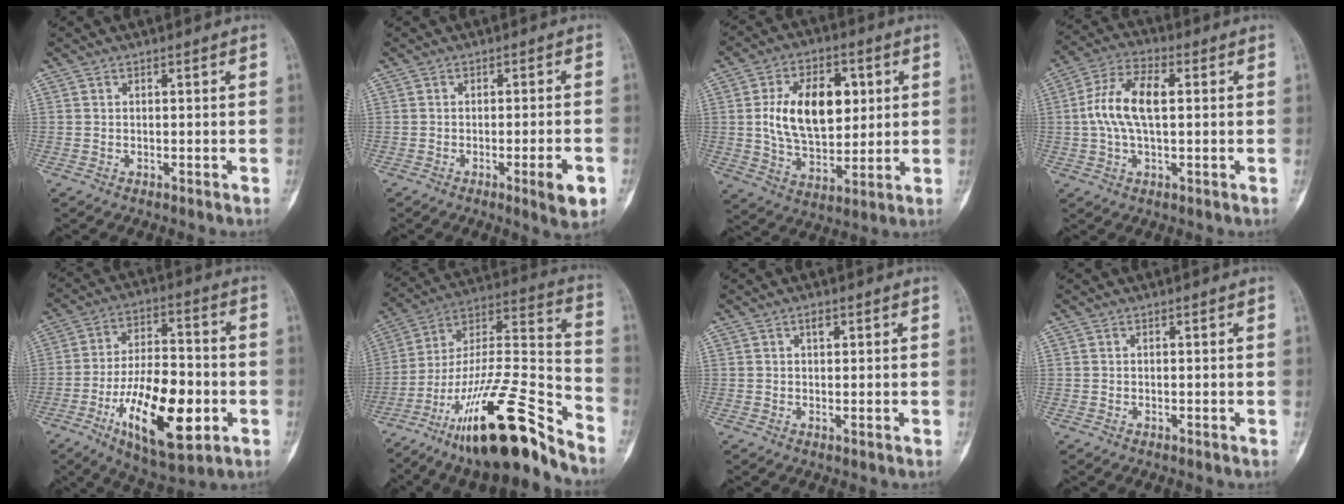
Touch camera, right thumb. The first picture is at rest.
{"total": 5.6, "force": [-2.3, 0.9, 5.1], "torque": [-0.069, 0.000, -0.027]}
{"total": 16.4, "force": [3.0, 9.9, 12.7], "torque": [-0.178, -0.009, 0.056]}
{"total": 10.8, "force": [1.1, 5.1, 9.4], "torque": [-0.197, 0.023, 0.016]}
{"total": 20.2, "force": [-6.4, 8.7, 17.1], "torque": [-0.271, 0.020, -0.097]}
{"total": 26.0, "force": [-17.5, 5.3, 18.5], "torque": [-0.311, 0.086, -0.299]}
{"total": 1.8, "force": [0.8, 0.9, 1.3], "torque": [-0.020, -0.002, 0.012]}
{"total": 0.0}